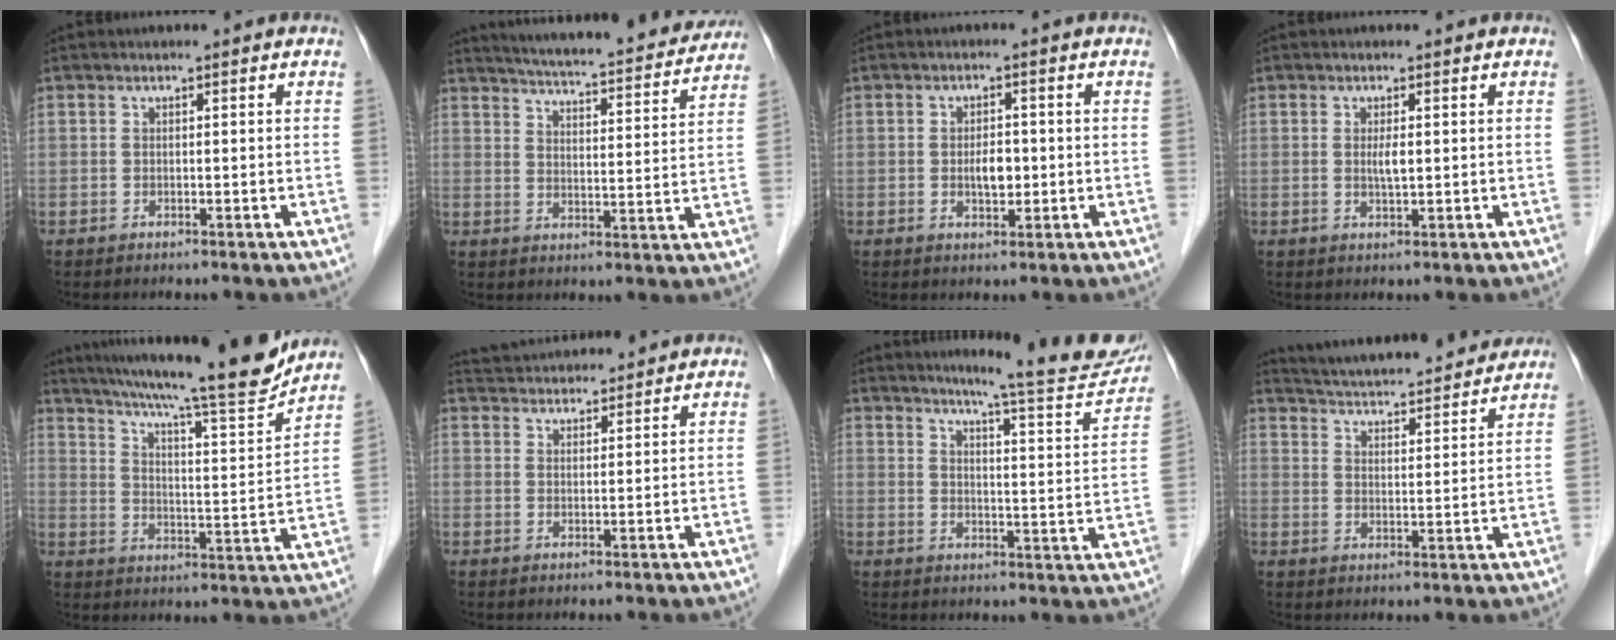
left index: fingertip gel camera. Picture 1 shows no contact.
{"total": 20.4, "force": [18.9, 2.0, 7.4], "torque": [-0.110, -0.020, 0.245]}
{"total": 3.1, "force": [-0.4, 1.7, 2.6], "torque": [-0.044, 0.002, -0.003]}
{"total": 1.8, "force": [0.3, 0.3, 1.8], "torque": [-0.036, -0.002, 0.006]}
{"total": 20.9, "force": [18.2, 0.5, 10.2], "torque": [-0.173, -0.020, 0.260]}
{"total": 9.0, "force": [8.7, 1.1, 1.9], "torque": [-0.038, 0.035, 0.135]}
{"total": 14.7, "force": [13.6, 0.7, 5.5], "torque": [-0.067, -0.043, 0.163]}
{"total": 19.4, "force": [18.2, 2.3, 6.5], "torque": [-0.107, 0.015, 0.253]}